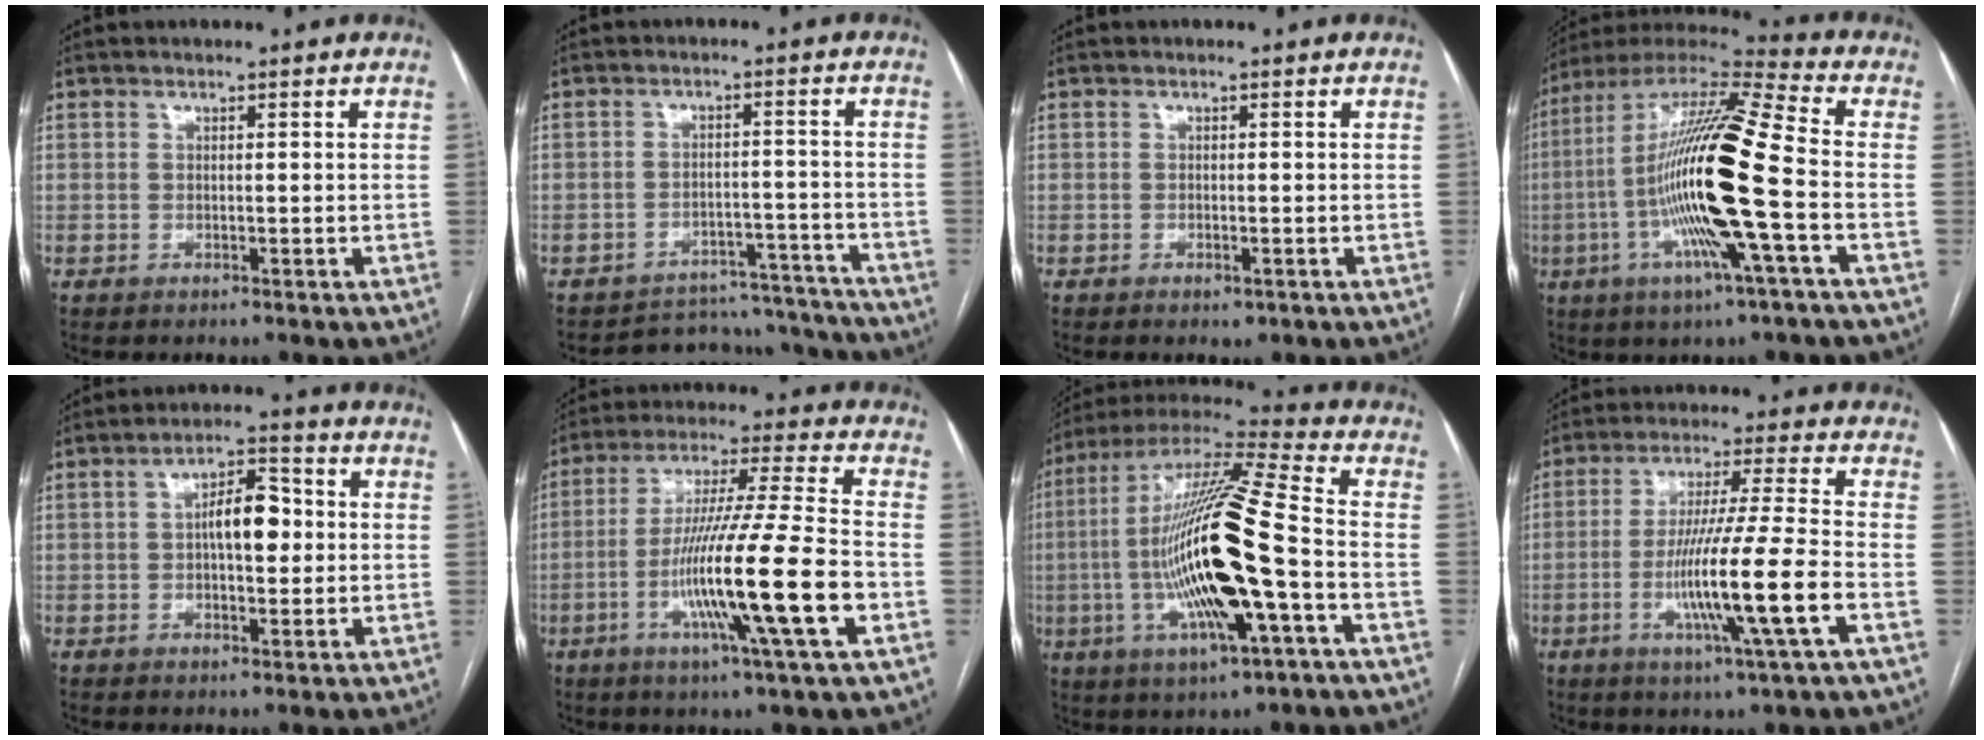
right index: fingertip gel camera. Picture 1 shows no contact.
{"total": 12.7, "force": [-12.2, 3.4, -0.2], "torque": [0.019, 0.034, -0.152]}
{"total": 1.1, "force": [-0.6, 0.5, 0.8], "torque": [-0.009, -0.001, -0.003]}
{"total": 21.0, "force": [-3.7, 0.9, 20.7], "torque": [-0.408, -0.009, -0.080]}
{"total": 7.2, "force": [0.3, 2.9, 6.6], "torque": [-0.108, 0.019, 0.004]}
{"total": 18.3, "force": [-5.2, -0.6, 17.5], "torque": [-0.320, -0.016, -0.097]}
{"total": 22.7, "force": [-3.8, 2.6, 22.2], "torque": [-0.458, -0.012, -0.071]}
{"total": 13.8, "force": [-4.0, -1.0, 13.2], "torque": [-0.249, -0.013, -0.077]}